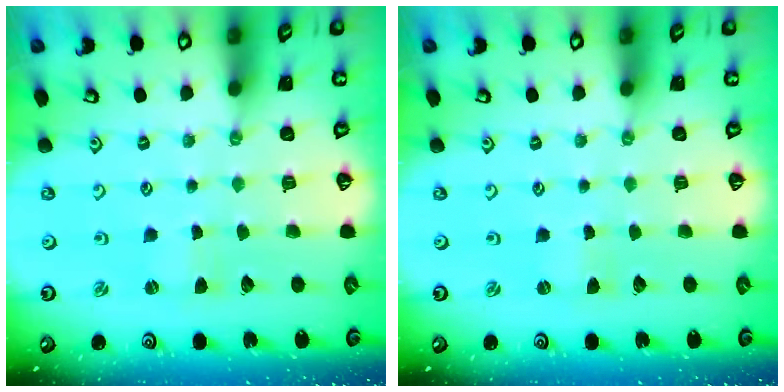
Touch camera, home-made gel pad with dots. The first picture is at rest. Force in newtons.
{"total": 0.0}